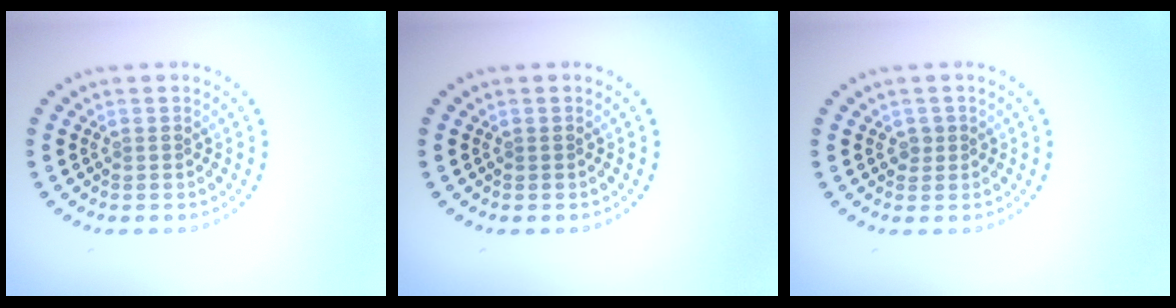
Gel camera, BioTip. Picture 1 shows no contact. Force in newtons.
{"total": 0.0}
{"total": 0.9, "press": 0.8, "slide": 0.5}